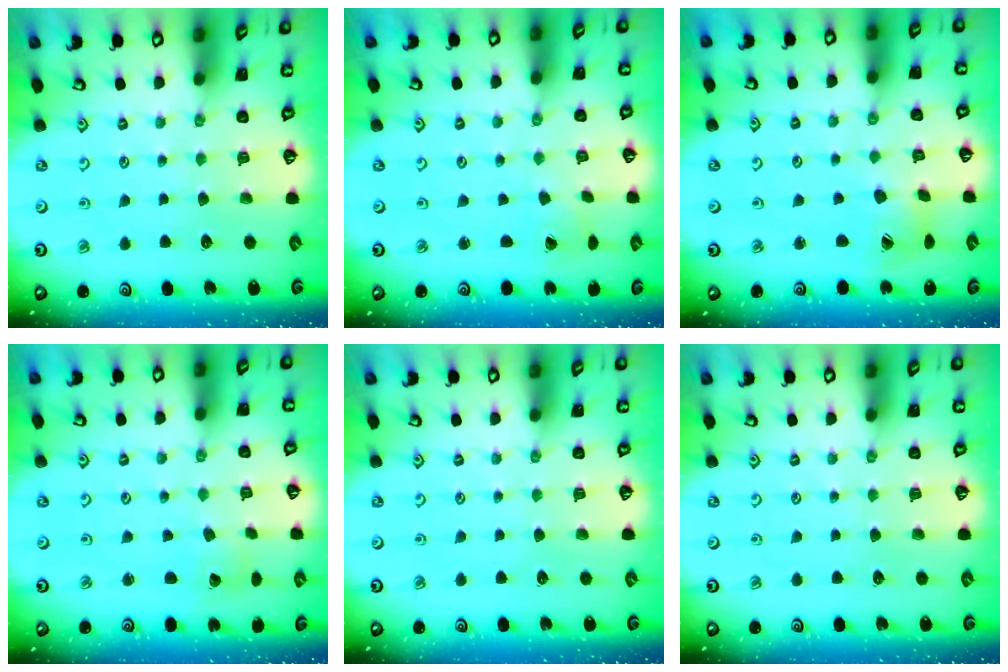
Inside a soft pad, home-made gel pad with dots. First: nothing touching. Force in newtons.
{"total": 1.7, "press": 1.7, "slide": 0.1}
{"total": 6.4, "press": 6.4, "slide": 0.6}
{"total": 1.9, "press": 1.9, "slide": 0.2}
{"total": 0.0}
{"total": 0.0}